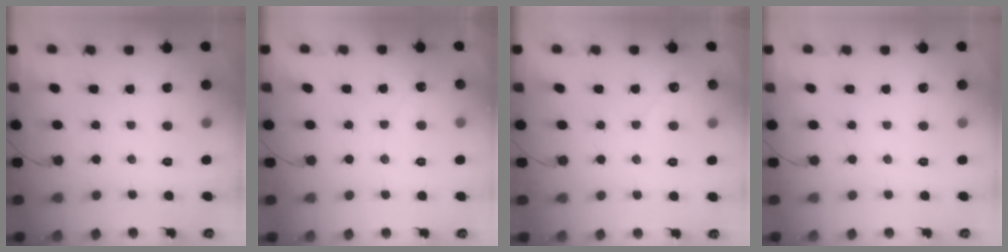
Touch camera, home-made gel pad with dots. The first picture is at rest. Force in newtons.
{"total": 1.7, "press": 1.7, "slide": 0.0}
{"total": 2.9, "press": 2.9, "slide": 0.1}
{"total": 0.0}